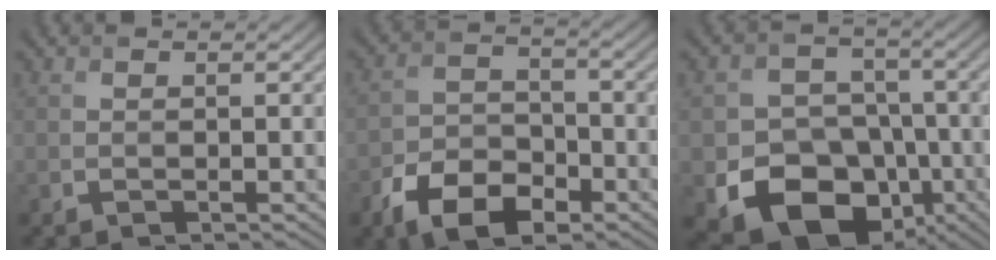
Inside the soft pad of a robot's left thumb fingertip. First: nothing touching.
{"total": 8.4, "force": [-5.0, 4.9, 4.8], "torque": [-0.094, -0.010, -0.095]}
{"total": 14.2, "force": [-6.1, 11.3, 6.2], "torque": [-0.109, -0.046, -0.119]}